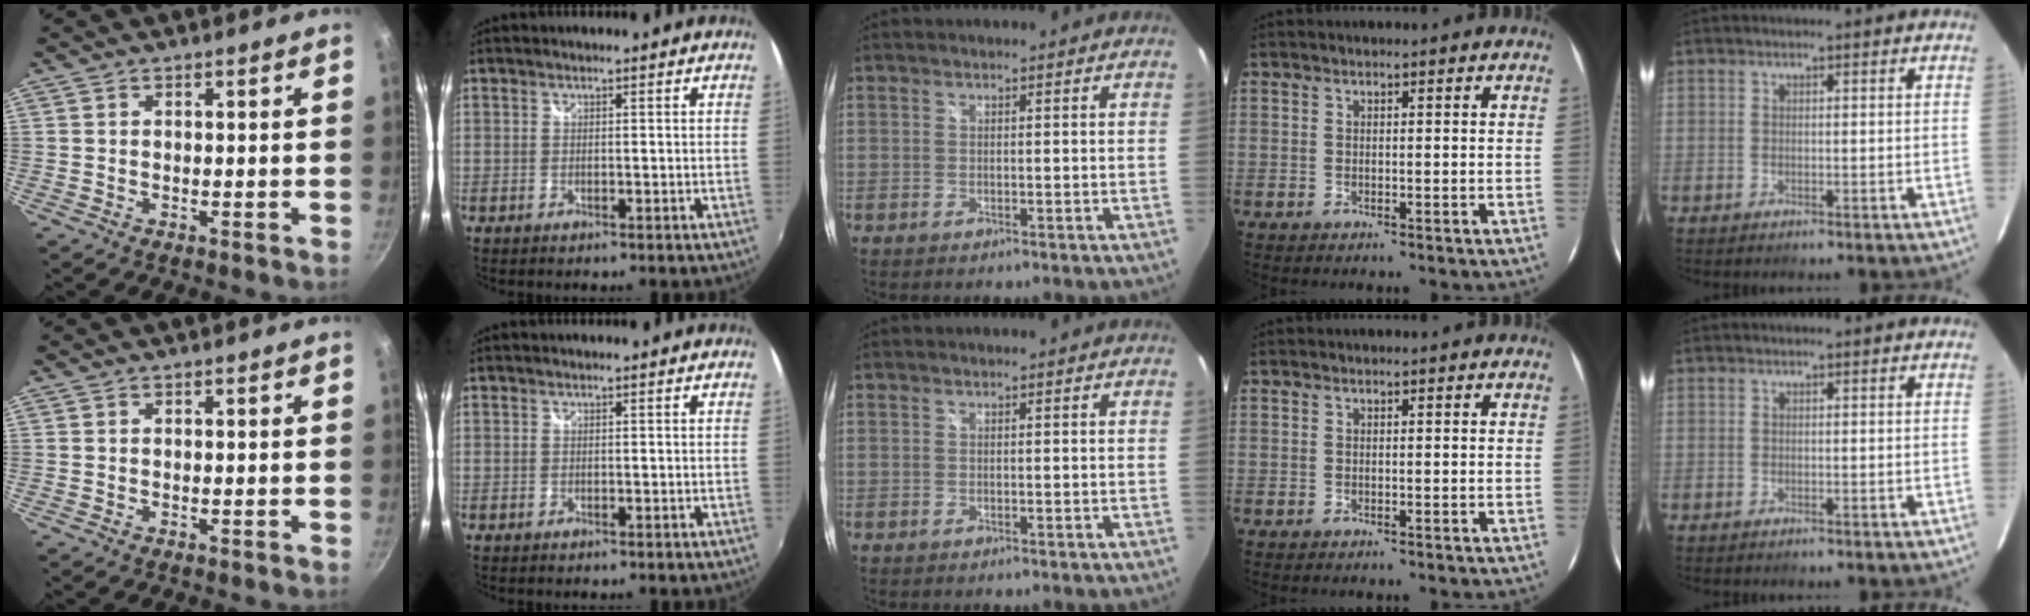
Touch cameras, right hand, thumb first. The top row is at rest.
{}